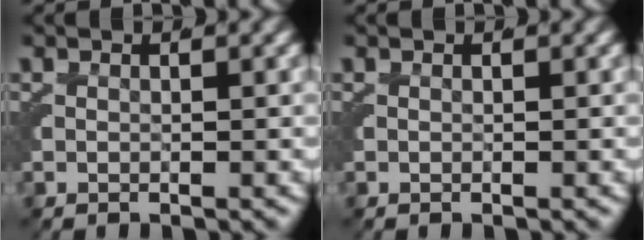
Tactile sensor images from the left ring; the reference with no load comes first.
{"total": 0.0}